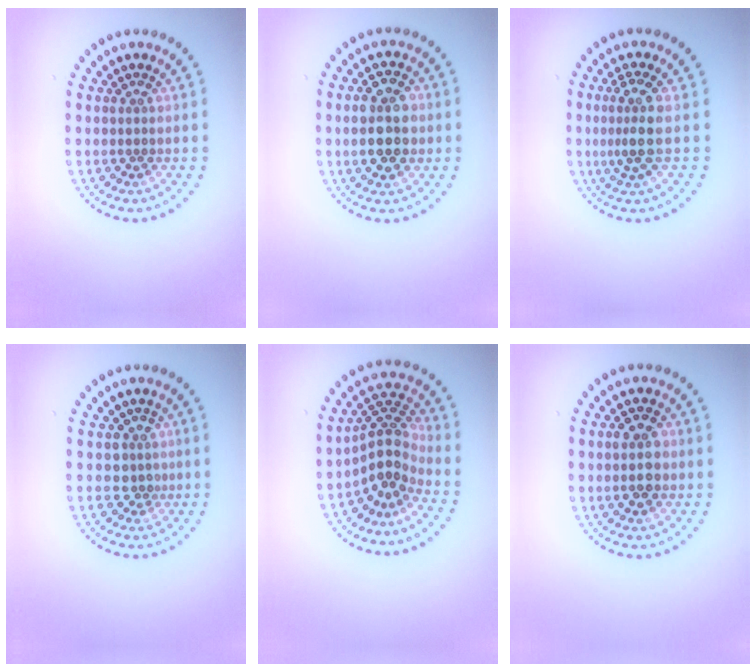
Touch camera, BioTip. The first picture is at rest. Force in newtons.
{"total": 4.9, "press": 4.9, "slide": 0.3}
{"total": 2.7, "press": 2.3, "slide": 1.5}
{"total": 1.9, "press": 1.4, "slide": 1.2}
{"total": 3.9, "press": 2.7, "slide": 2.8}
{"total": 3.7, "press": 3.7, "slide": 0.1}